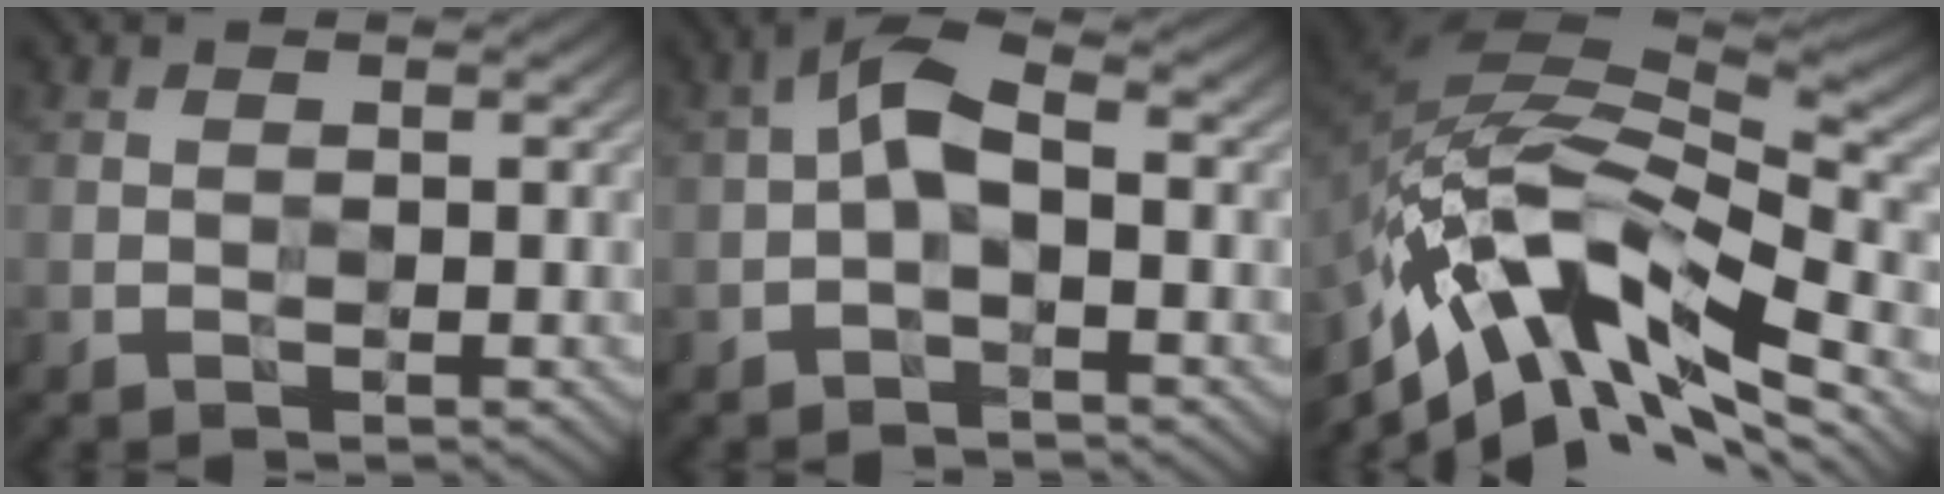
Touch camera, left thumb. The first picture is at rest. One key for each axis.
{"total": 4.3, "fx": -0.5, "fy": 1.8, "fz": 3.8, "tx": -0.079, "ty": 0.014, "tz": -0.021}
{"total": 15.4, "fx": -7.3, "fy": 6.7, "fz": 11.7, "tx": -0.242, "ty": 0.003, "tz": -0.145}